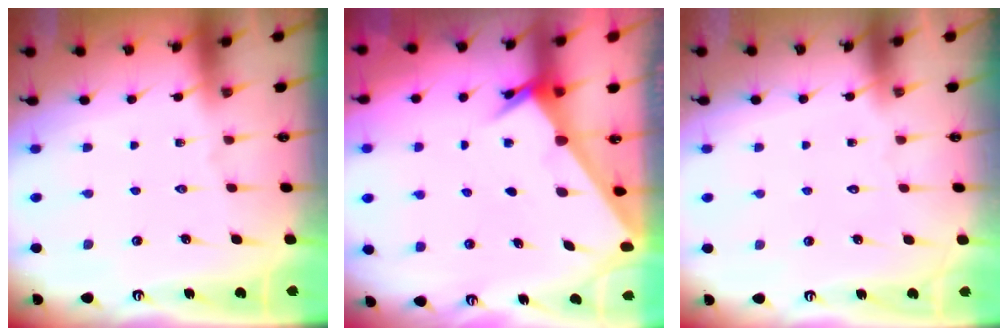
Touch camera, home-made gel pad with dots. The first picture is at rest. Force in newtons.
{"total": 2.6, "press": 2.6, "slide": 0.2}
{"total": 1.5, "press": 1.5, "slide": 0.0}